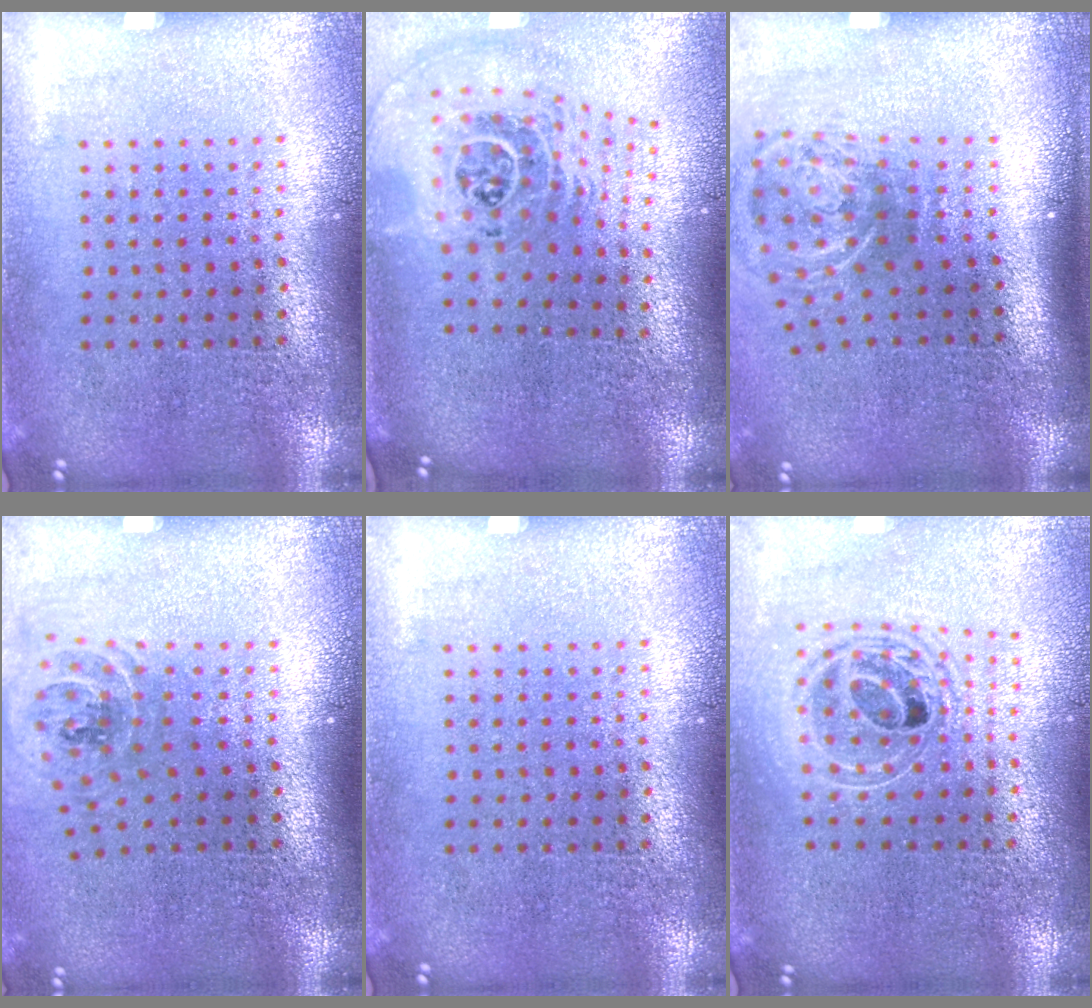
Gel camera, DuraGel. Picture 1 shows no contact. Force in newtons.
{"total": 2.7, "press": 1.8, "slide": 1.9}
{"total": 2.1, "press": 1.3, "slide": 1.7}
{"total": 1.1, "press": 1.0, "slide": 0.2}
{"total": 0.0}
{"total": 1.6, "press": 1.3, "slide": 0.9}